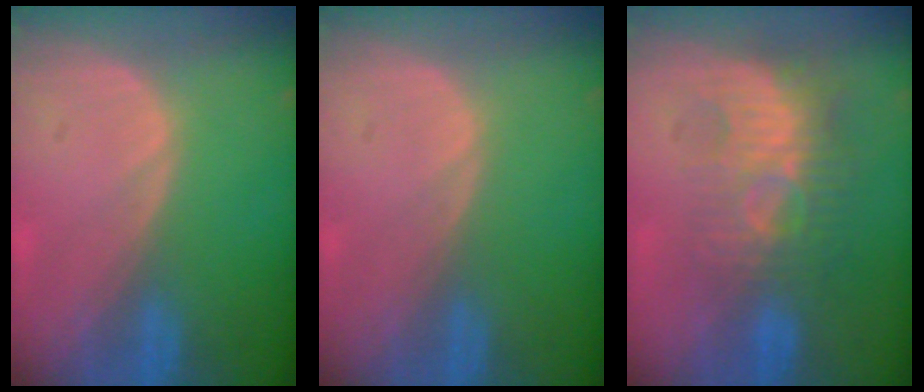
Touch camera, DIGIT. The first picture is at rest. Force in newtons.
{"total": 0.0}
{"total": 9.9, "press": 8.5, "slide": 5.1}